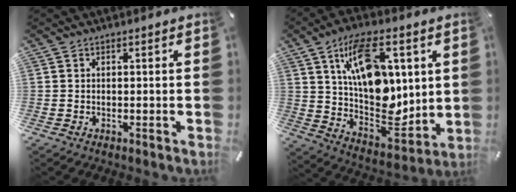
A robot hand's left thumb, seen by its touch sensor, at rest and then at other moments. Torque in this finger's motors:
{"motor_torque": [2.54, 2.46, 1.00, 0.13, 0.31]}